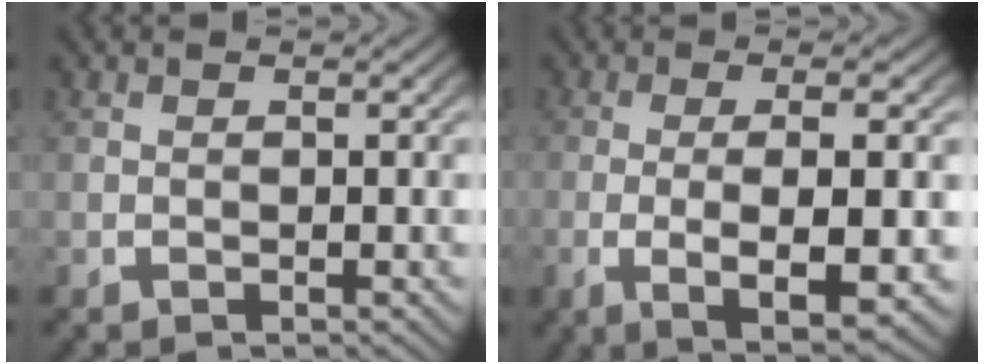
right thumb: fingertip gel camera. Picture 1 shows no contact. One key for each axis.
{"total": 6.9, "fx": -1.5, "fy": 2.2, "fz": 6.4, "tx": -0.134, "ty": -0.023, "tz": -0.008}